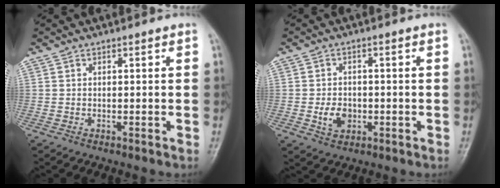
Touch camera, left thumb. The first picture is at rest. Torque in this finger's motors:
{"motor_torque": [-0.58, 0.22, 0.31, -0.24, 0.01]}